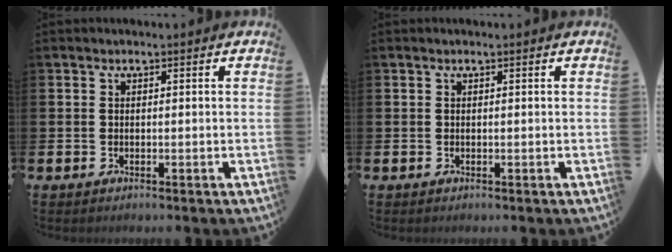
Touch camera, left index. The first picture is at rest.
{"total": 0.0}